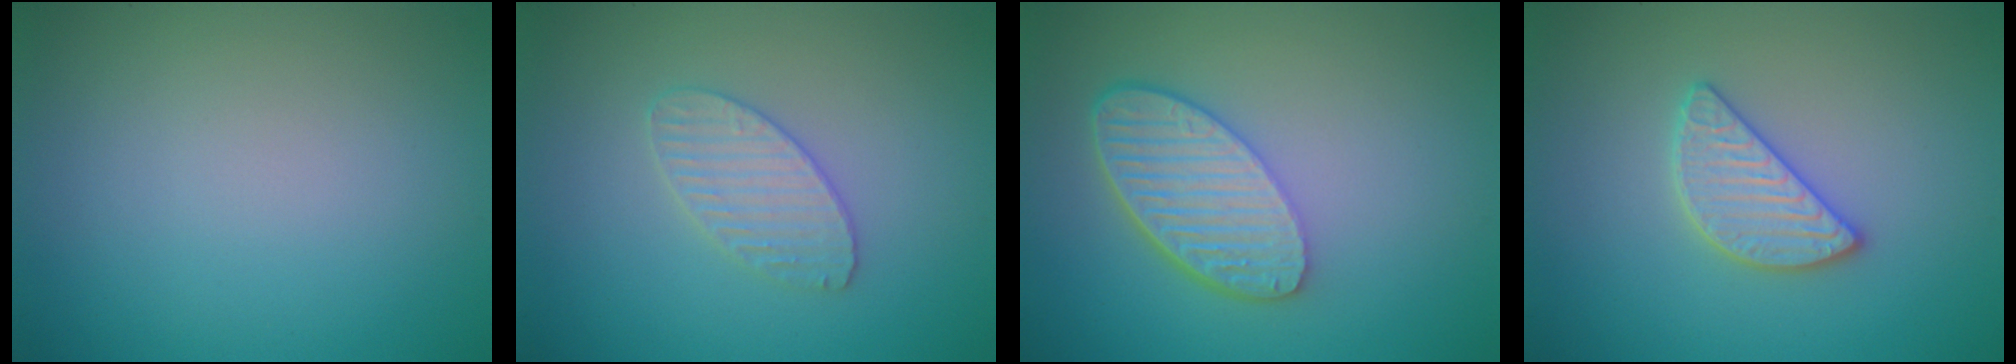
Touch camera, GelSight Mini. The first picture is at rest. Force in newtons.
{"total": 2.6, "press": 2.6, "slide": 0.2}
{"total": 5.9, "press": 4.6, "slide": 3.8}
{"total": 2.6, "press": 2.6, "slide": 0.2}